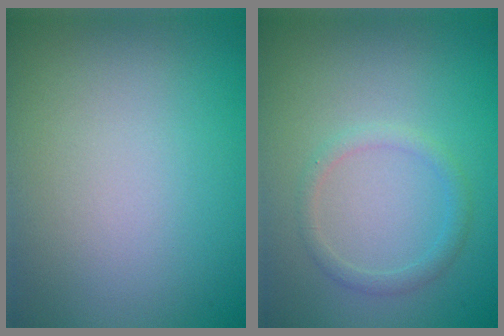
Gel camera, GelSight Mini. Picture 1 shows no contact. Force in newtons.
{"total": 1.4, "press": 1.4, "slide": 0.1}